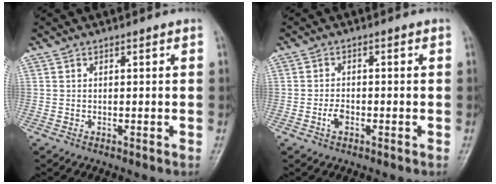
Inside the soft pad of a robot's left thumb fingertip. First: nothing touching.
{"total": 2.5, "force": [-1.1, 1.5, 1.7], "torque": [-0.029, 0.005, -0.024]}